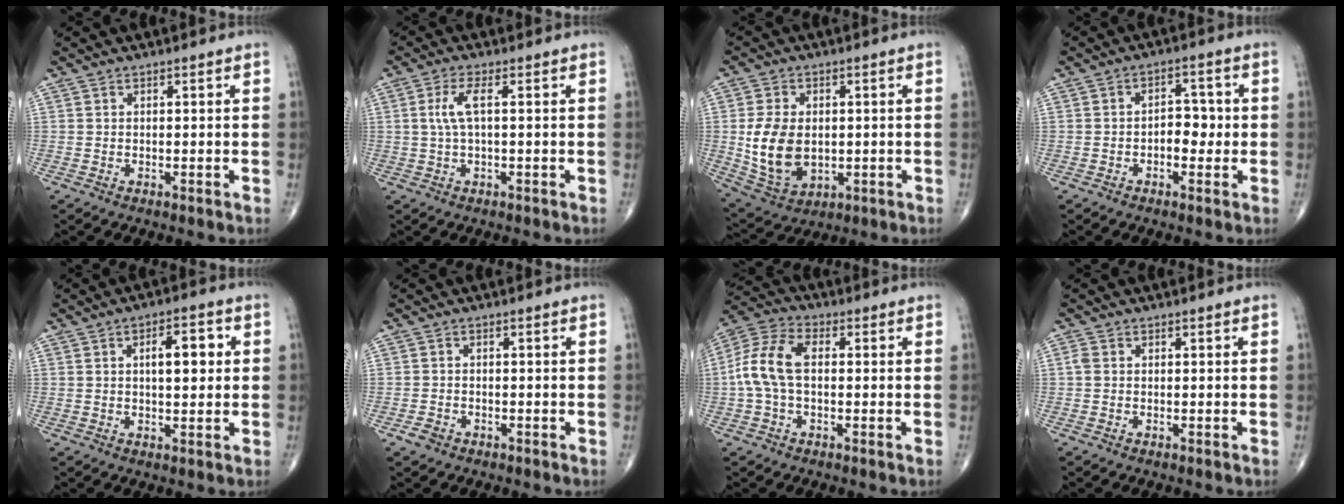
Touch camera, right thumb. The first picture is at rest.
{"total": 4.0, "force": [0.5, 1.1, 3.9], "torque": [-0.103, 0.011, 0.010]}
{"total": 12.0, "force": [-0.2, 8.1, 8.8], "torque": [-0.155, -0.008, 0.013]}
{"total": 4.5, "force": [-0.7, 2.9, 3.4], "torque": [-0.024, 0.015, -0.017]}
{"total": 6.9, "force": [1.3, 3.0, 6.0], "torque": [-0.071, 0.005, 0.017]}
{"total": 1.9, "force": [-1.1, 1.4, 0.8], "torque": [-0.016, 0.008, -0.018]}
{"total": 10.3, "force": [0.1, 6.2, 8.3], "torque": [-0.181, 0.031, -0.005]}
{"total": 1.2, "force": [0.1, 0.9, 0.8], "torque": [-0.020, 0.003, 0.000]}